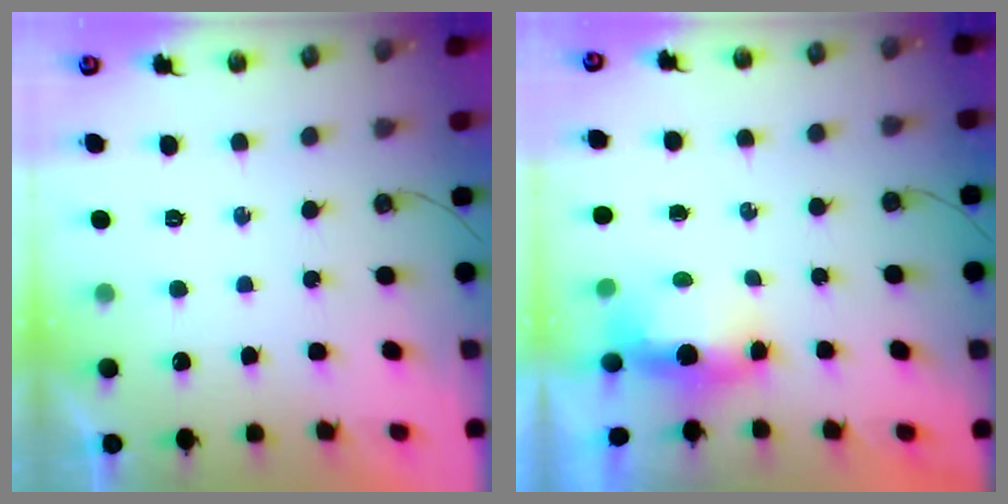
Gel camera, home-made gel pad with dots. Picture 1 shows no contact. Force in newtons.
{"total": 14.2, "press": 7.1, "slide": 12.4}